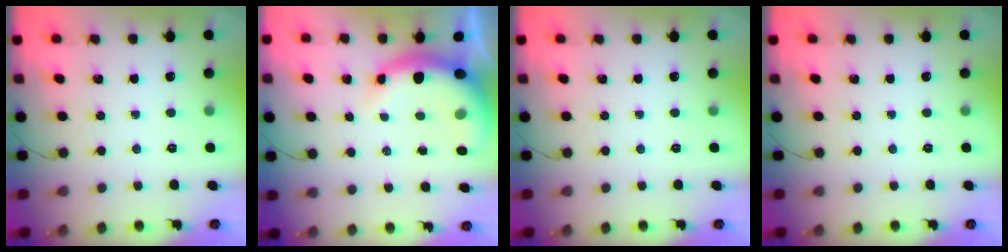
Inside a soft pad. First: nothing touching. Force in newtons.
{"total": 7.7, "press": 7.4, "slide": 1.9}
{"total": 0.0}
{"total": 0.0}